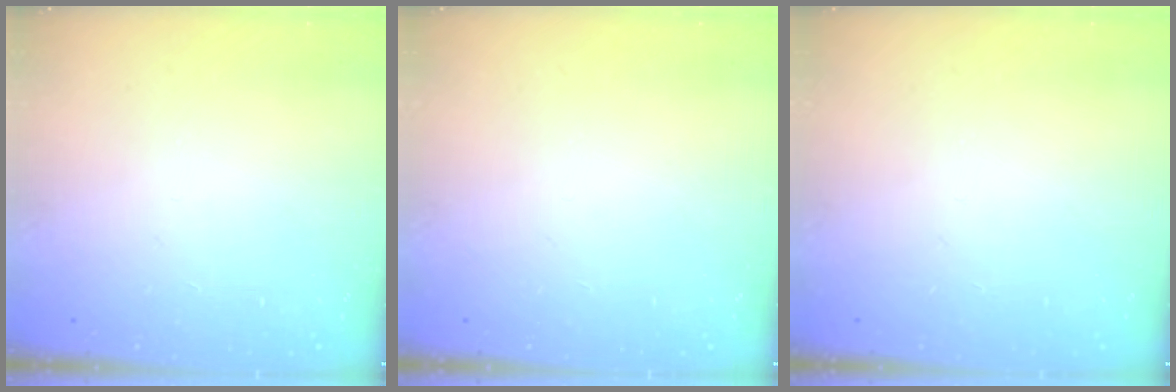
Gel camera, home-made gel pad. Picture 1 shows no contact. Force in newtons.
{"total": 0.0}
{"total": 0.0}